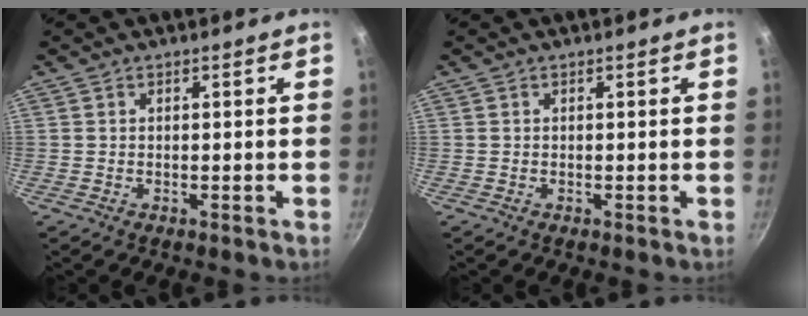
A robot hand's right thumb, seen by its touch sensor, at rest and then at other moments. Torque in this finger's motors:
{"motor_torque": [-0.01, 0.01, 0.00, 0.00, 0.00]}